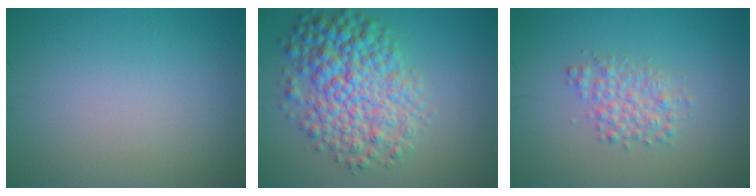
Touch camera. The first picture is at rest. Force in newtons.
{"total": 8.1, "press": 8.1, "slide": 0.1}
{"total": 2.6, "press": 2.6, "slide": 0.0}